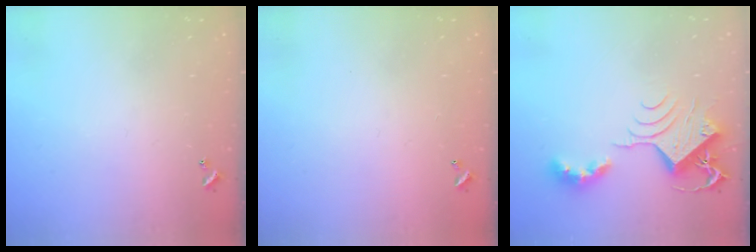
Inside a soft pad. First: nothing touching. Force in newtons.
{"total": 2.9, "press": 2.9, "slide": 0.1}
{"total": 10.1, "press": 10.0, "slide": 1.5}